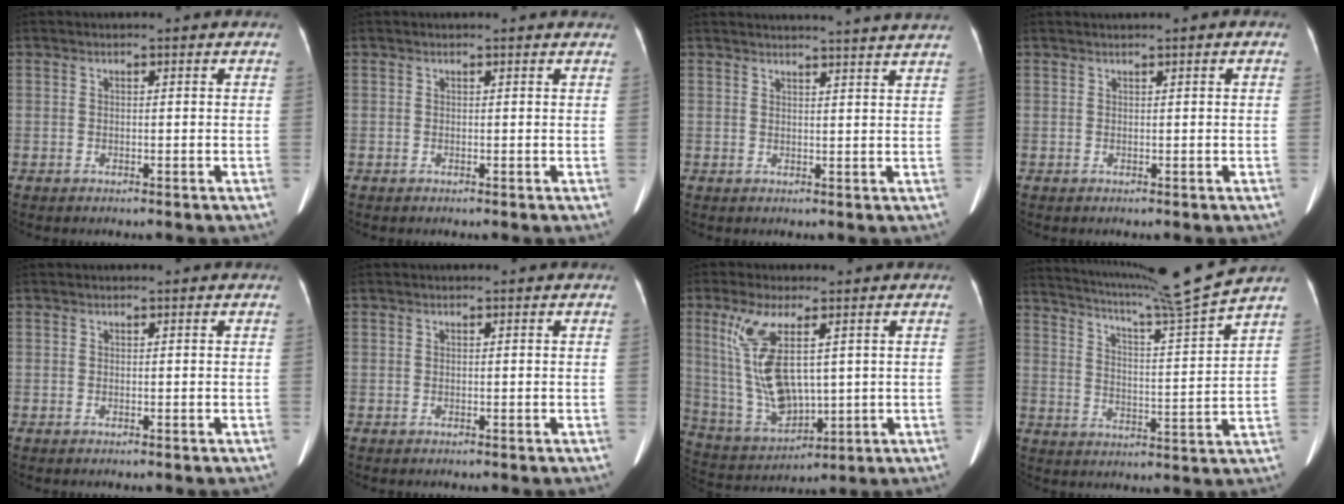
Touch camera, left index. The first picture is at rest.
{"total": 1.0, "force": [0.9, 0.2, 0.1], "torque": [-0.009, -0.002, -0.001]}
{"total": 12.7, "force": [12.0, -1.1, 3.9], "torque": [-0.052, -0.020, 0.130]}
{"total": 0.8, "force": [0.4, 0.0, 0.7], "torque": [-0.010, 0.013, 0.007]}
{"total": 0.0}
{"total": 0.0}
{"total": 12.2, "force": [3.0, 4.4, 11.0], "torque": [-0.246, -0.005, 0.075]}
{"total": 14.6, "force": [13.2, -3.1, 5.4], "torque": [-0.101, -0.042, 0.196]}